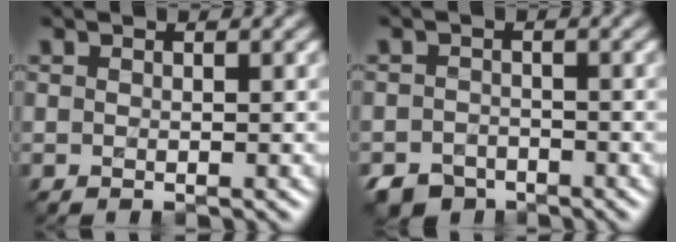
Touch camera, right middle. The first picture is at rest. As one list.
[{"total": 3.5, "force": [-2.9, 1.9, 0.6], "torque": [-0.009, -0.010, -0.056]}]